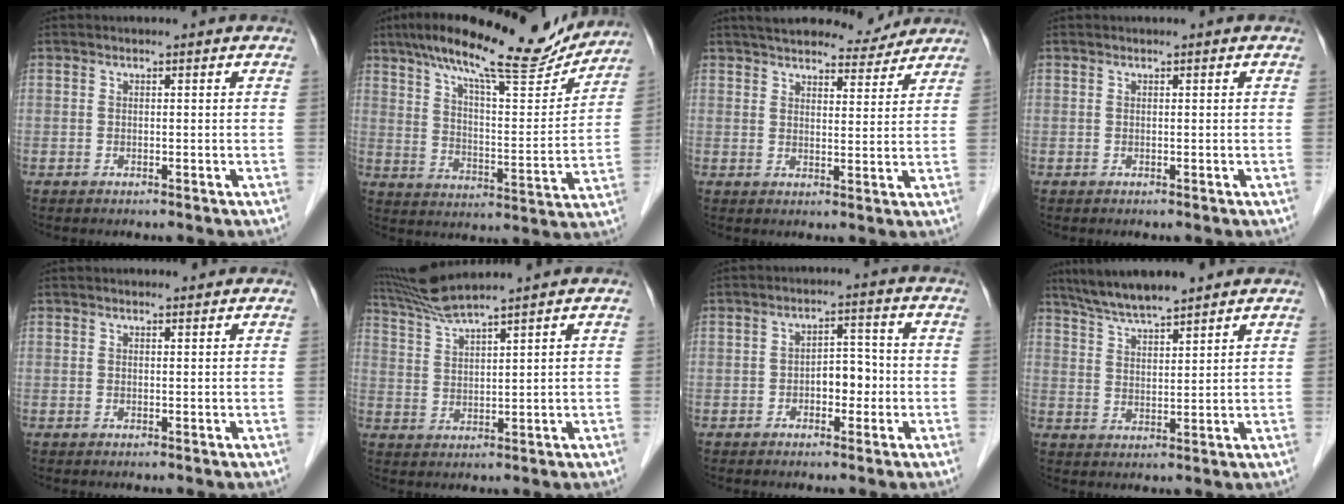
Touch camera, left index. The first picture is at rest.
{"total": 20.5, "force": [17.5, 3.4, 10.1], "torque": [-0.167, 0.007, 0.256]}
{"total": 10.6, "force": [9.9, 2.2, 3.3], "torque": [-0.039, 0.007, 0.131]}
{"total": 0.0}
{"total": 0.6, "force": [0.6, 0.2, 0.1], "torque": [-0.010, 0.000, 0.009]}
{"total": 6.2, "force": [5.6, -1.7, 2.2], "torque": [-0.059, 0.005, 0.116]}
{"total": 4.2, "force": [-1.1, 2.4, 3.3], "torque": [-0.049, 0.016, -0.019]}
{"total": 7.9, "force": [6.9, 0.6, 3.7], "torque": [-0.069, 0.022, 0.127]}